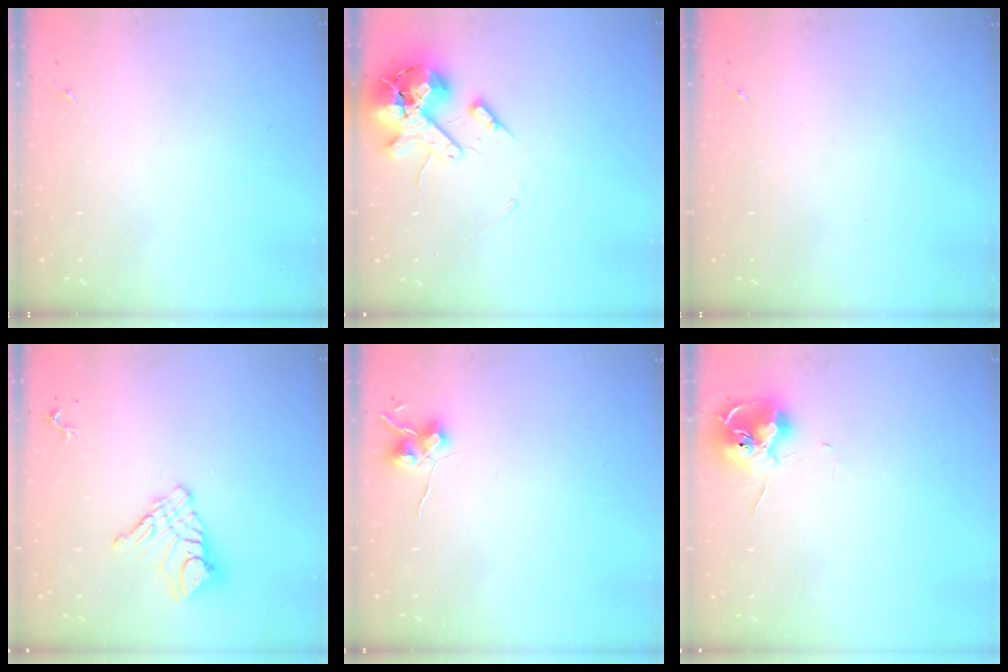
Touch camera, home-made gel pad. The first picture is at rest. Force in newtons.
{"total": 14.6, "press": 14.4, "slide": 2.4}
{"total": 0.0}
{"total": 11.5, "press": 11.4, "slide": 0.8}
{"total": 6.9, "press": 6.9, "slide": 0.6}
{"total": 11.1, "press": 11.0, "slide": 0.6}